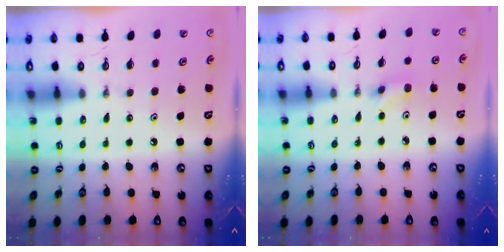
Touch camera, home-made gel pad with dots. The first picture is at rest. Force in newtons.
{"total": 3.9, "press": 3.8, "slide": 0.7}